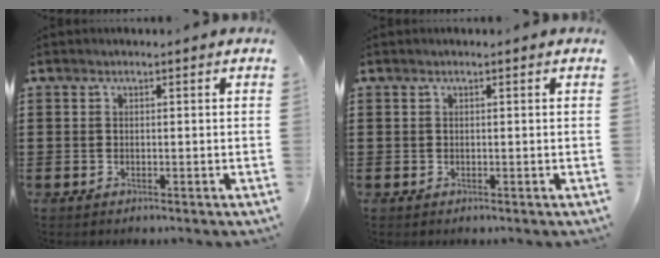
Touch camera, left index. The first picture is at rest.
{"total": 0.0}